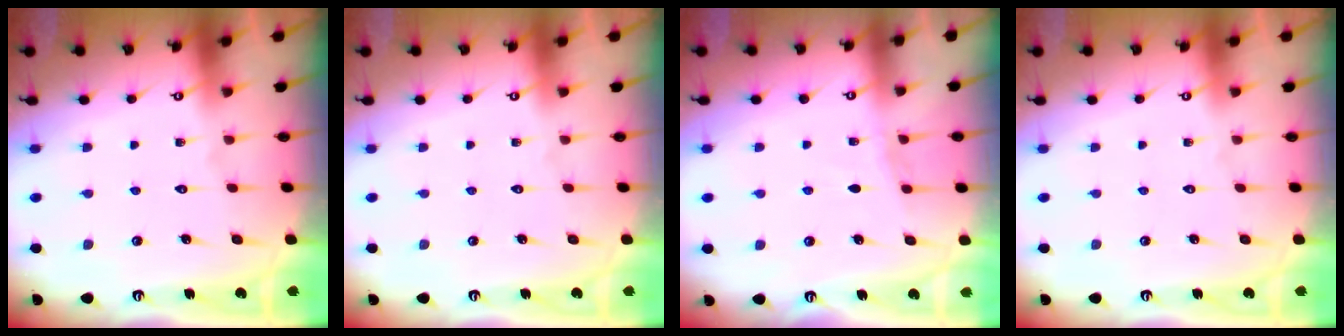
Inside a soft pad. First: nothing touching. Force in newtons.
{"total": 0.0}
{"total": 3.3, "press": 3.3, "slide": 0.4}
{"total": 0.0}